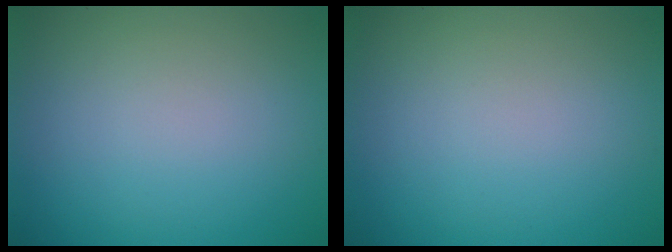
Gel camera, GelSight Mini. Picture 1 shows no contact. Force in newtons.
{"total": 0.0}